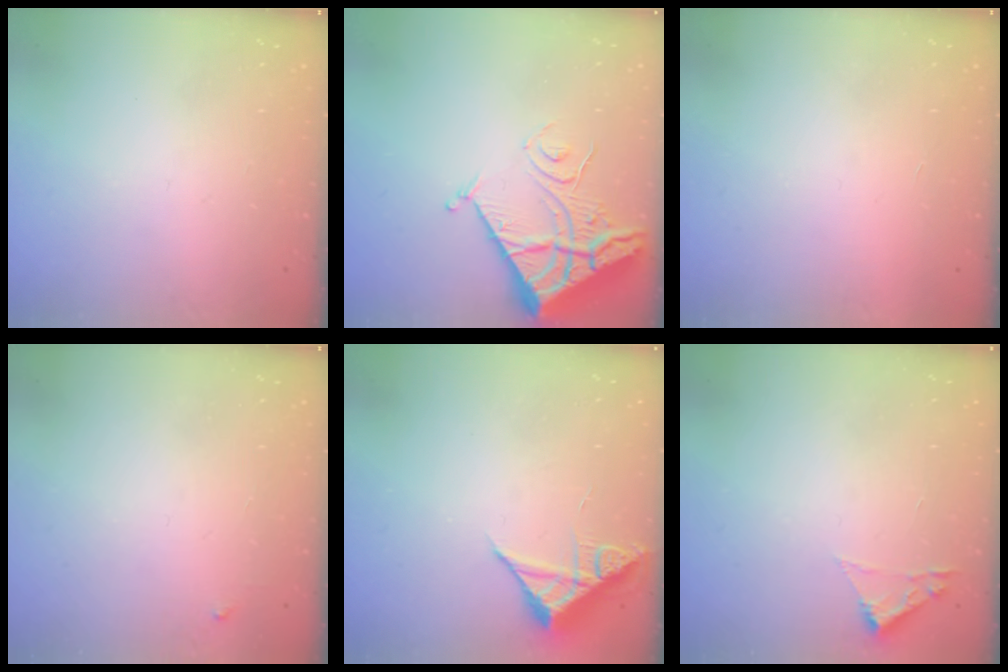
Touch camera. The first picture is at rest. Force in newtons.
{"total": 11.3, "press": 11.3, "slide": 1.4}
{"total": 1.6, "press": 1.6, "slide": 0.1}
{"total": 3.5, "press": 3.4, "slide": 0.4}
{"total": 7.1, "press": 7.1, "slide": 0.3}
{"total": 1.8, "press": 1.8, "slide": 0.2}